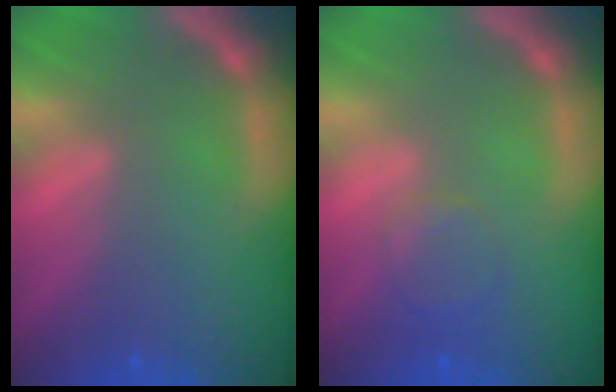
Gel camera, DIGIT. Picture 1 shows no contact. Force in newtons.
{"total": 2.4}